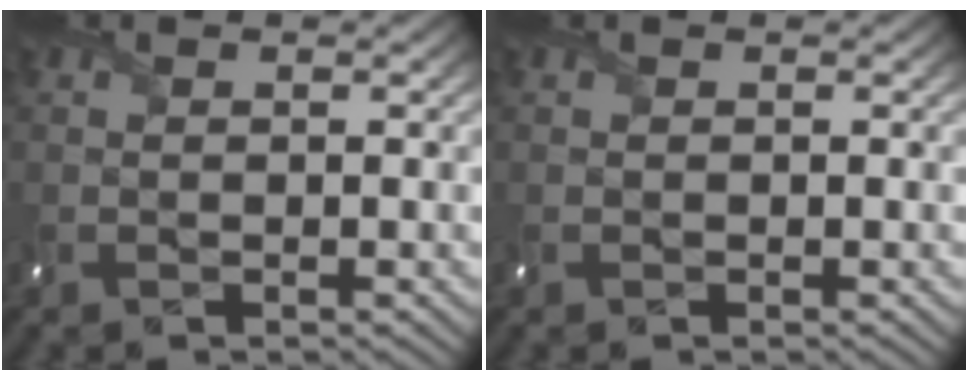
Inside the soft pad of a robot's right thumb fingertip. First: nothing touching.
{"total": 0.0}